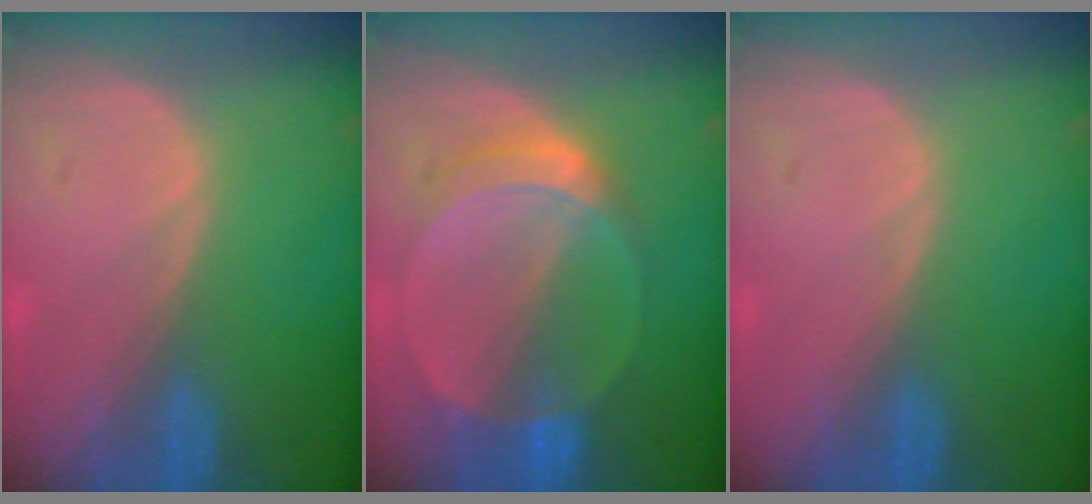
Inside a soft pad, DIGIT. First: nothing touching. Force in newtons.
{"total": 6.2, "press": 5.7, "slide": 2.6}
{"total": 0.0}